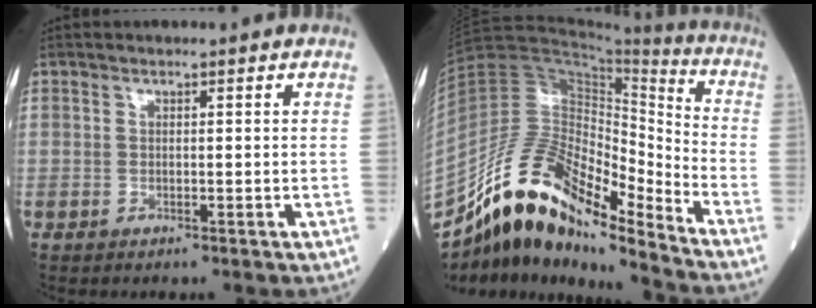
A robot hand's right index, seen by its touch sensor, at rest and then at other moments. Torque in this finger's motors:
{"motor_torque": [0.99, -1.15, 0.06, -0.09]}